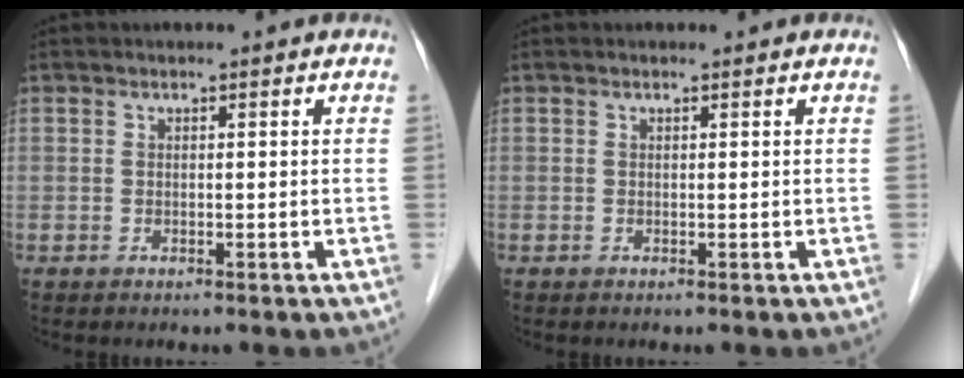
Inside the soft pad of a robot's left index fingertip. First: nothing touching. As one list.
[{"total": 0.0}]